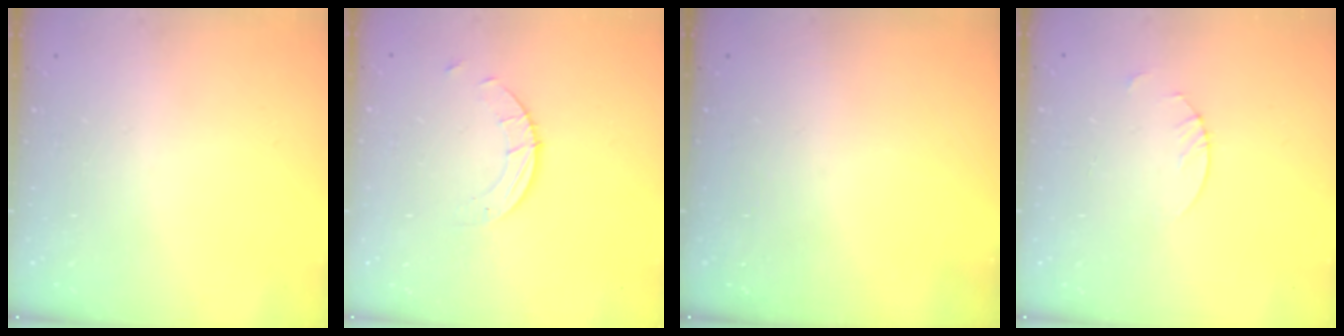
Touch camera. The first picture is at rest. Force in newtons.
{"total": 3.1, "press": 3.1, "slide": 0.2}
{"total": 0.0}
{"total": 1.8, "press": 1.8, "slide": 0.2}